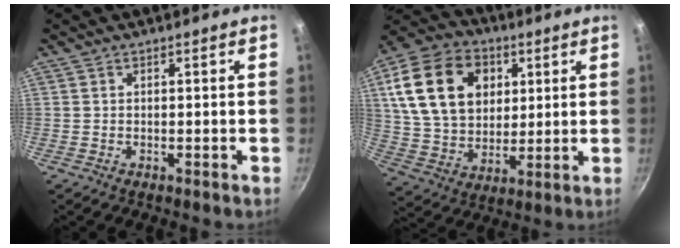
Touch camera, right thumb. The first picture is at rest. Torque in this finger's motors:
{"motor_torque": [-1.21, 2.22, 1.40, 0.67, 0.49]}